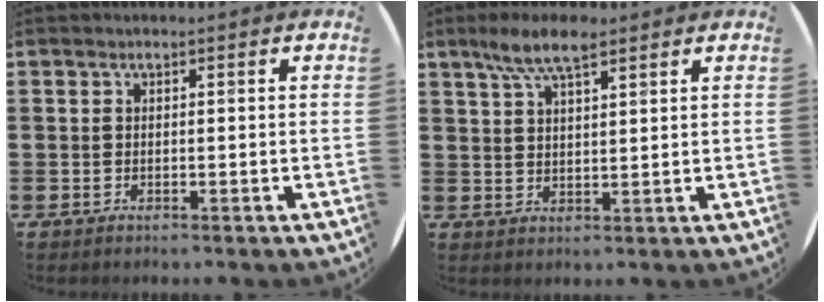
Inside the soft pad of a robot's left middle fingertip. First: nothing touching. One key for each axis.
{"total": 6.4, "fx": 4.6, "fy": 2.0, "fz": 4.0, "tx": -0.081, "ty": -0.002, "tz": 0.080}